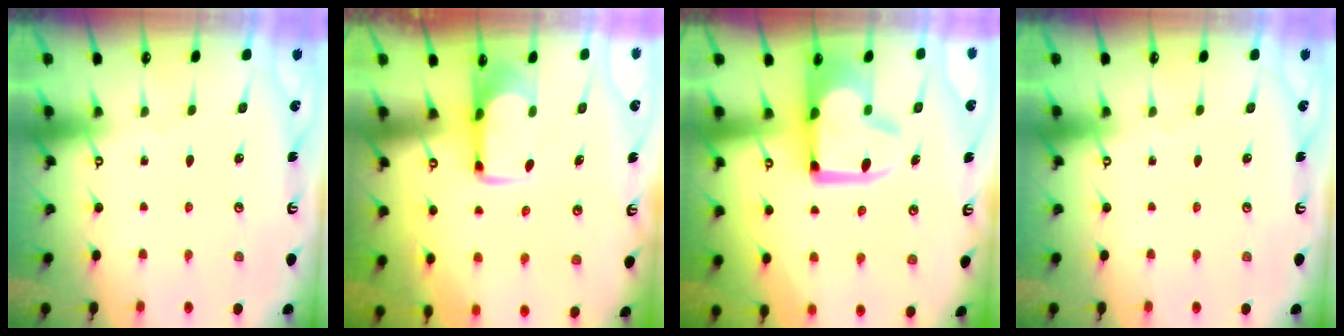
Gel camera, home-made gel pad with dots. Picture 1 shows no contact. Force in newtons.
{"total": 1.9, "press": 1.9, "slide": 0.5}
{"total": 13.7, "press": 13.7, "slide": 1.1}
{"total": 0.0}